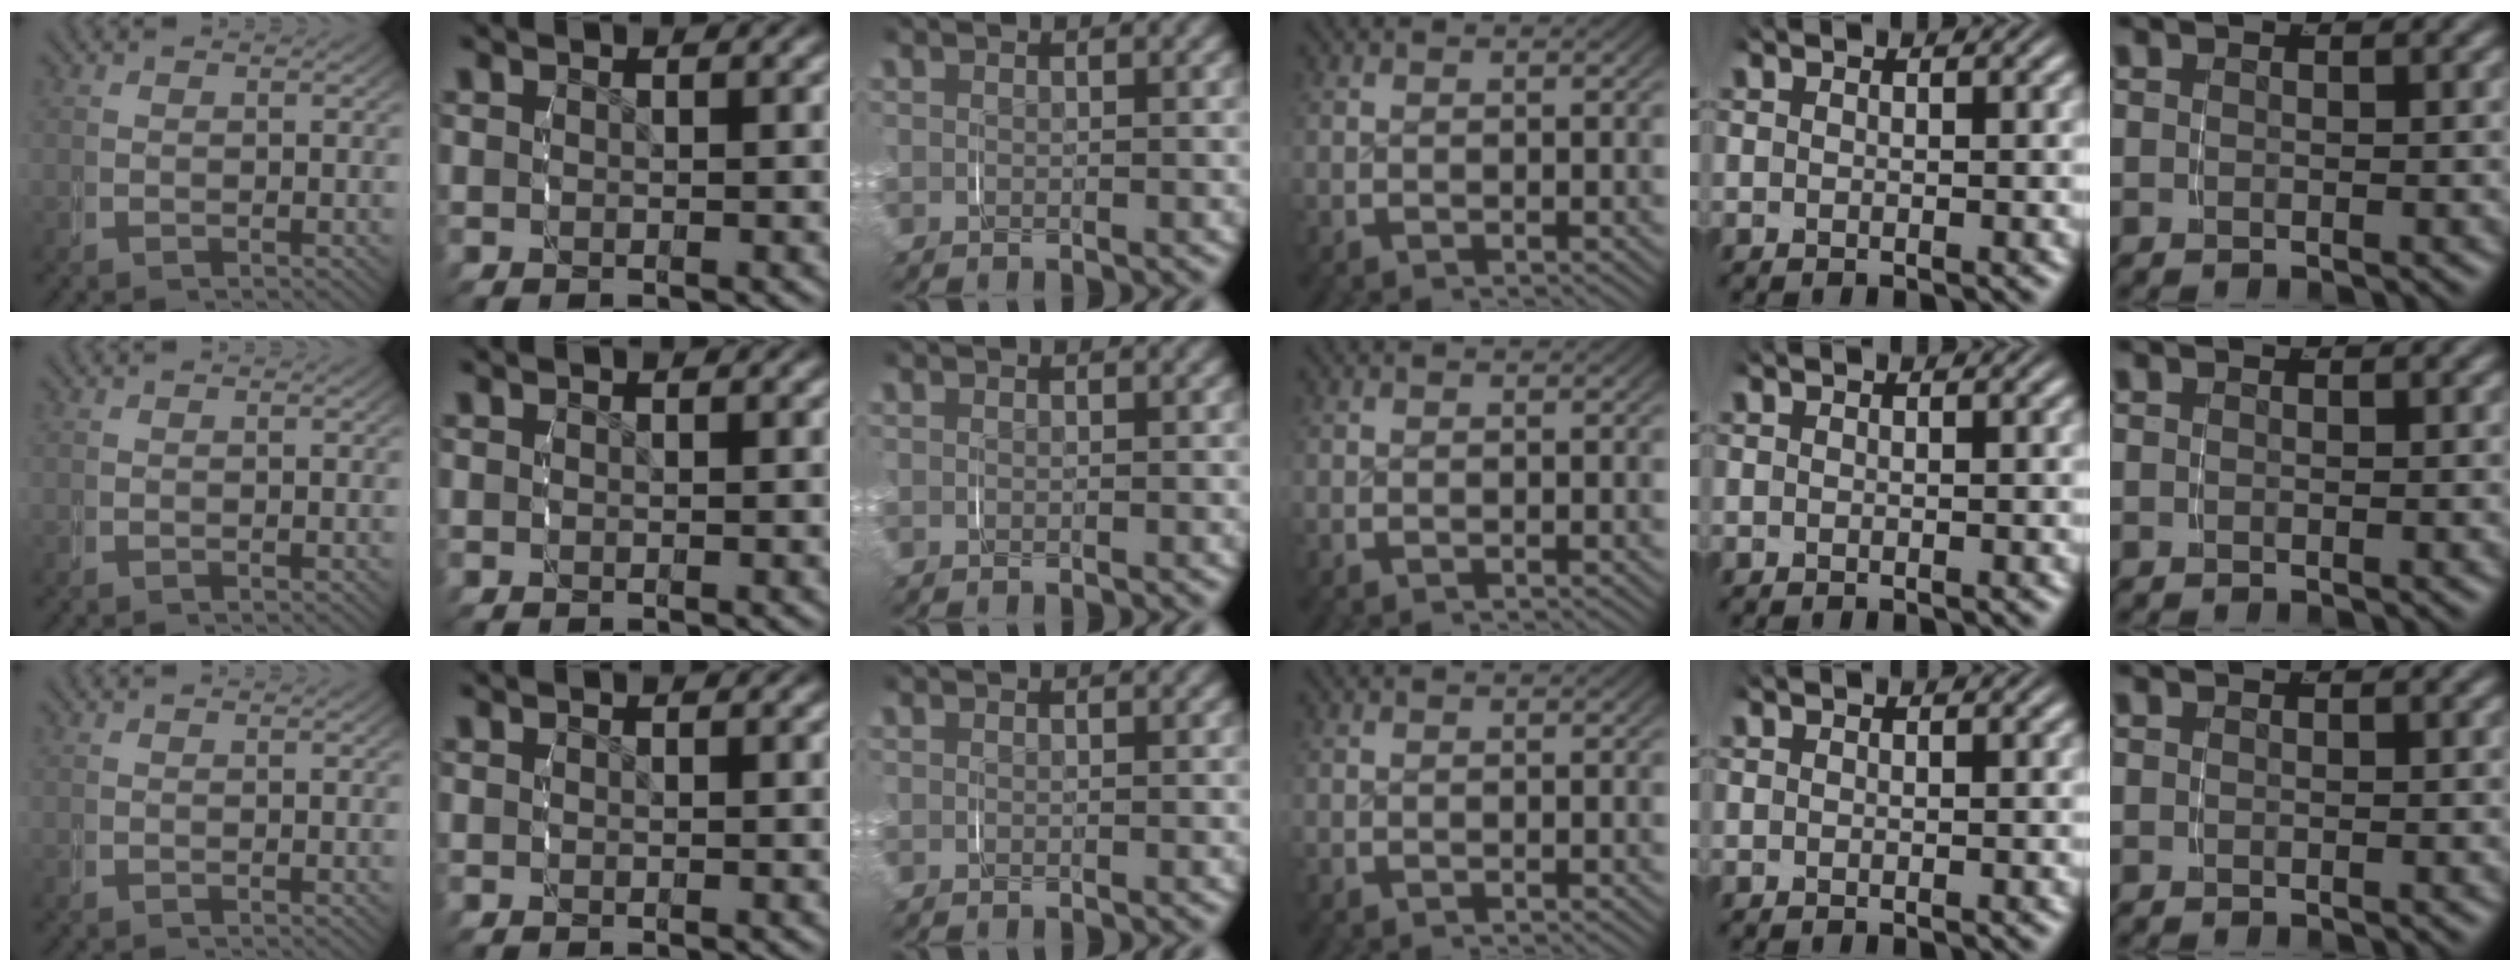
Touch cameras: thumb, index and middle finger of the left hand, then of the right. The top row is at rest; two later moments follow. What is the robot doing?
{"motion": "grasp_and_lifting", "object": "keyboard"}